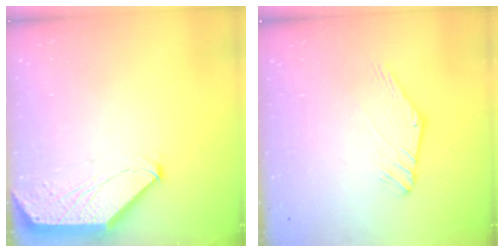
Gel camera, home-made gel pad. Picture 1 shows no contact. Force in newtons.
{"total": 1.4, "press": 1.4, "slide": 0.1}